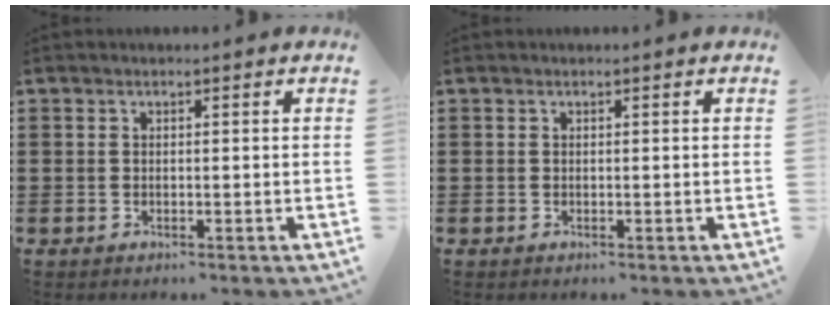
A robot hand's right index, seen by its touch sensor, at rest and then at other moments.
{"total": 0.0}